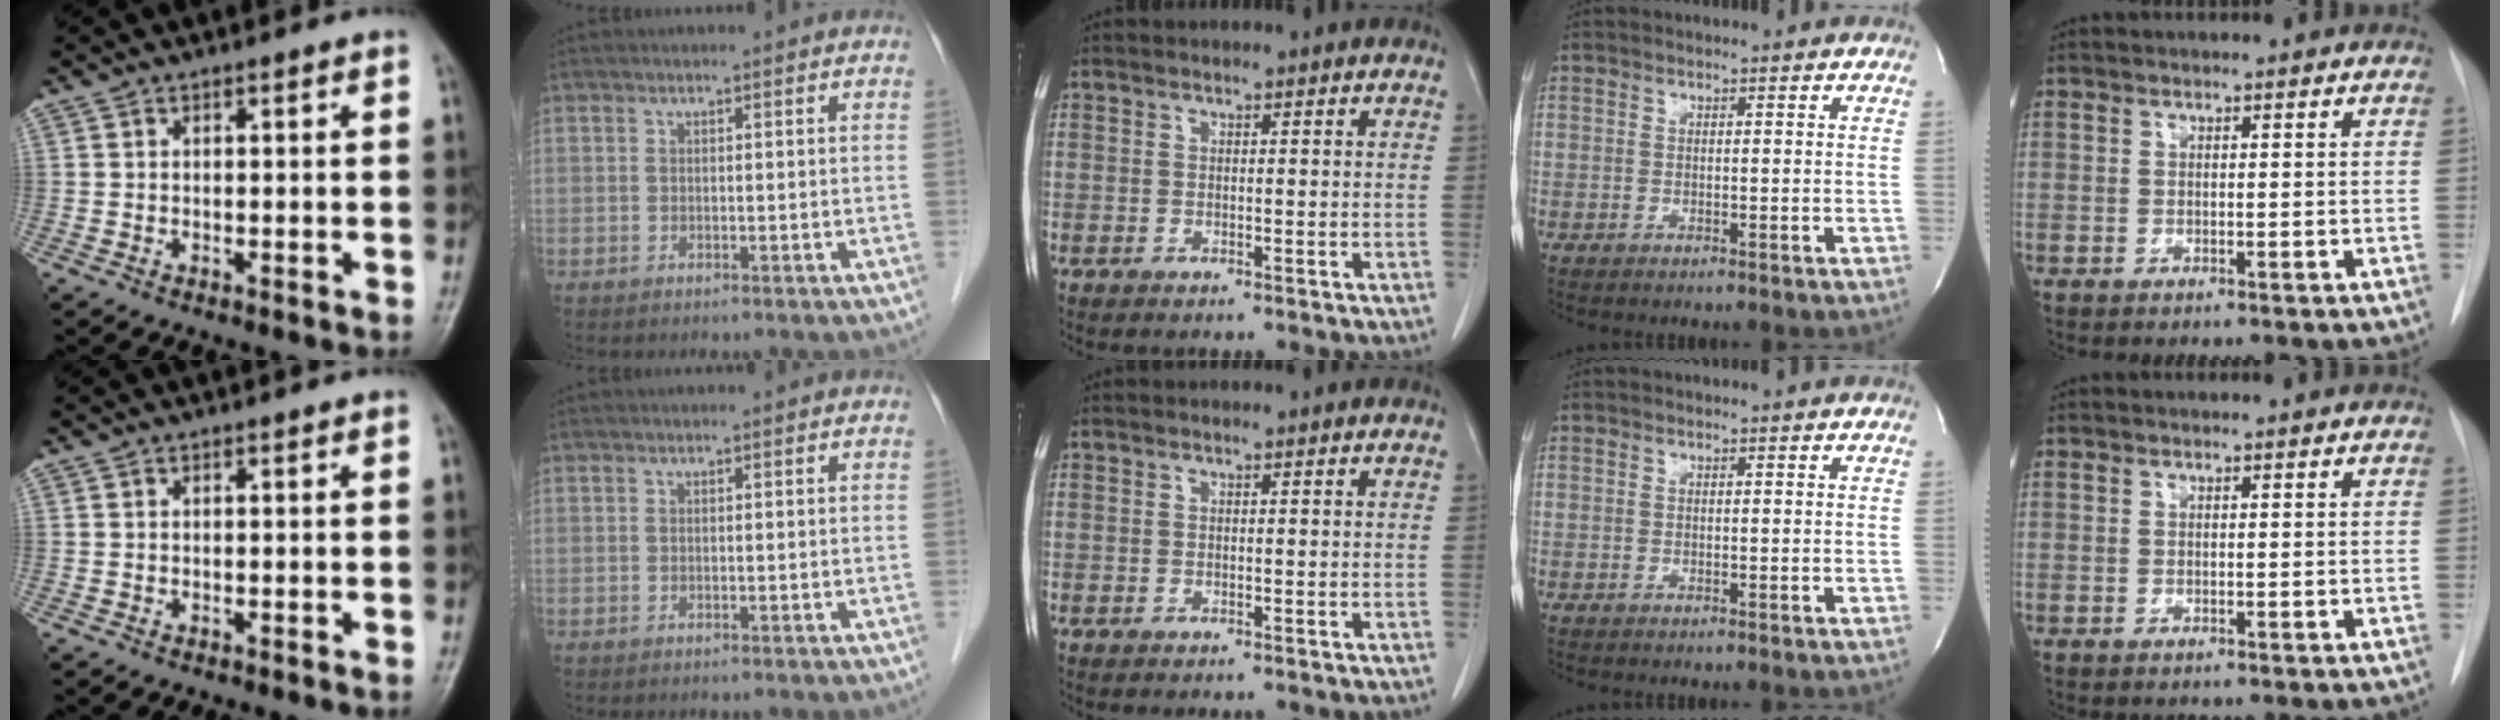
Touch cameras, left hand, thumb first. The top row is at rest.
{}